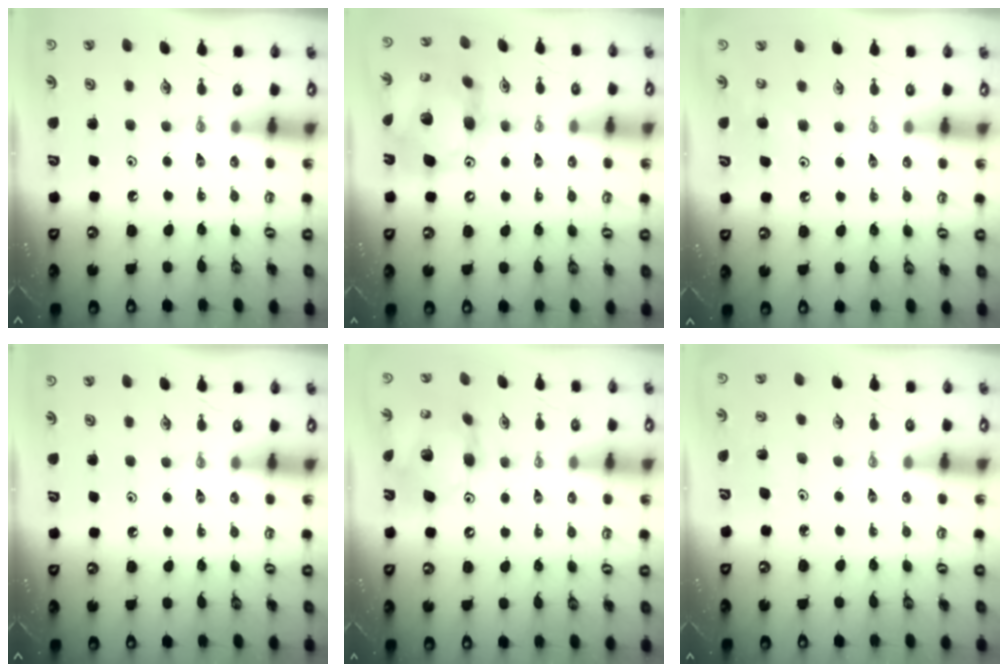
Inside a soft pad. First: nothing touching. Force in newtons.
{"total": 17.1, "press": 17.0, "slide": 1.8}
{"total": 5.1, "press": 5.1, "slide": 0.5}
{"total": 0.0}
{"total": 13.2, "press": 13.1, "slide": 1.3}
{"total": 2.9, "press": 2.6, "slide": 1.3}